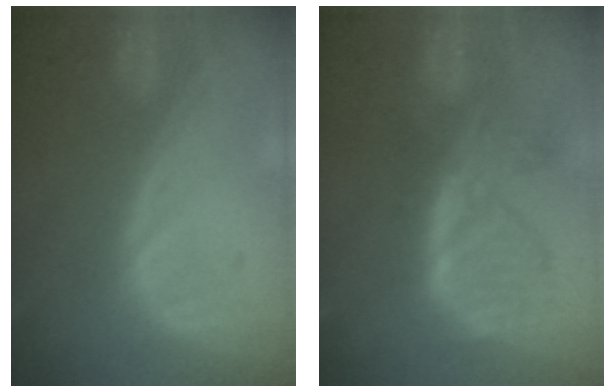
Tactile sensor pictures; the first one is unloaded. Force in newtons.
{"total": 7.8, "press": 7.0, "slide": 3.5}